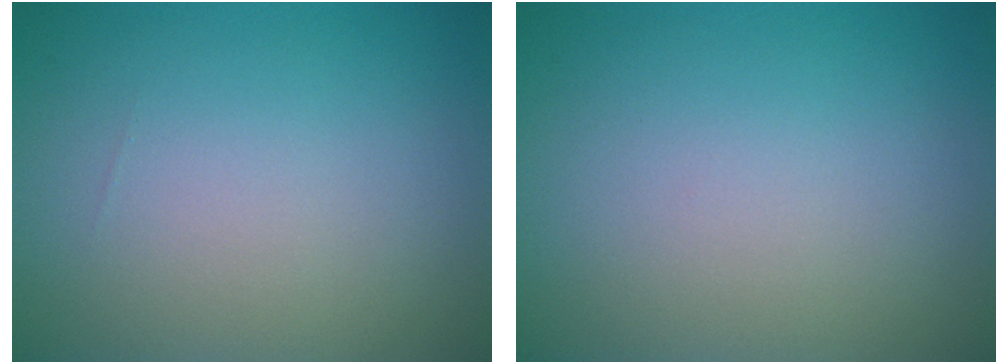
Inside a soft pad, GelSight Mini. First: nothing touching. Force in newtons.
{"total": 0.0}